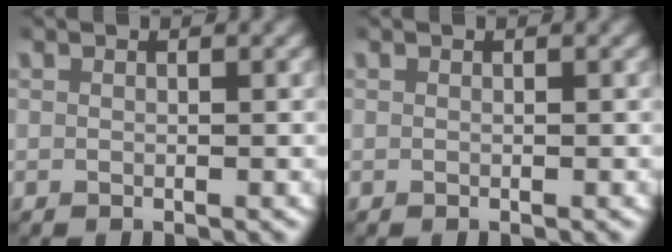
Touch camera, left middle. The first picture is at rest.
{"total": 0.0}